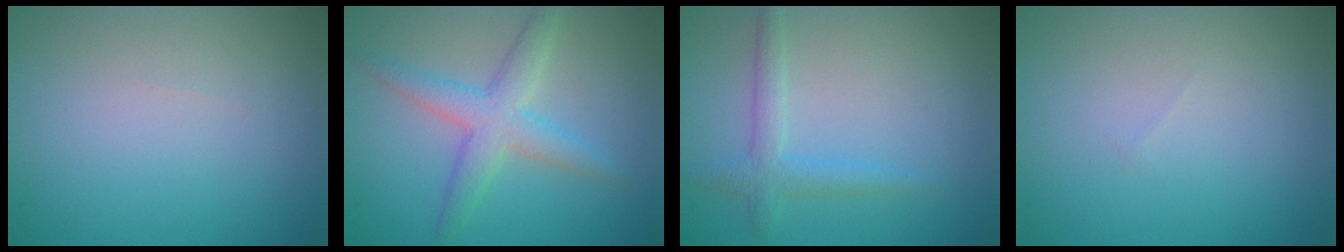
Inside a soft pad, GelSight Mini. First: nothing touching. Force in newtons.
{"total": 3.9, "press": 3.9, "slide": 0.1}
{"total": 2.2, "press": 2.2, "slide": 0.1}
{"total": 0.0}